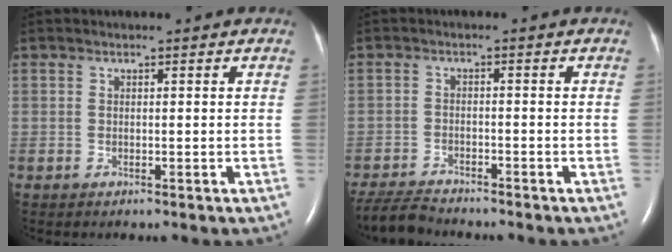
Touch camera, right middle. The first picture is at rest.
{"total": 5.7, "force": [-5.5, 0.4, 1.2], "torque": [-0.022, -0.023, -0.098]}